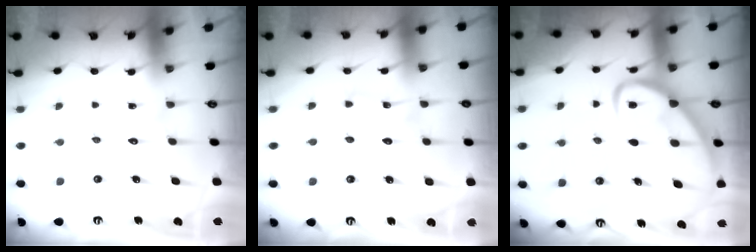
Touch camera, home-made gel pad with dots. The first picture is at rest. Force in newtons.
{"total": 3.2, "press": 3.1, "slide": 0.3}
{"total": 10.0, "press": 10.0, "slide": 0.8}